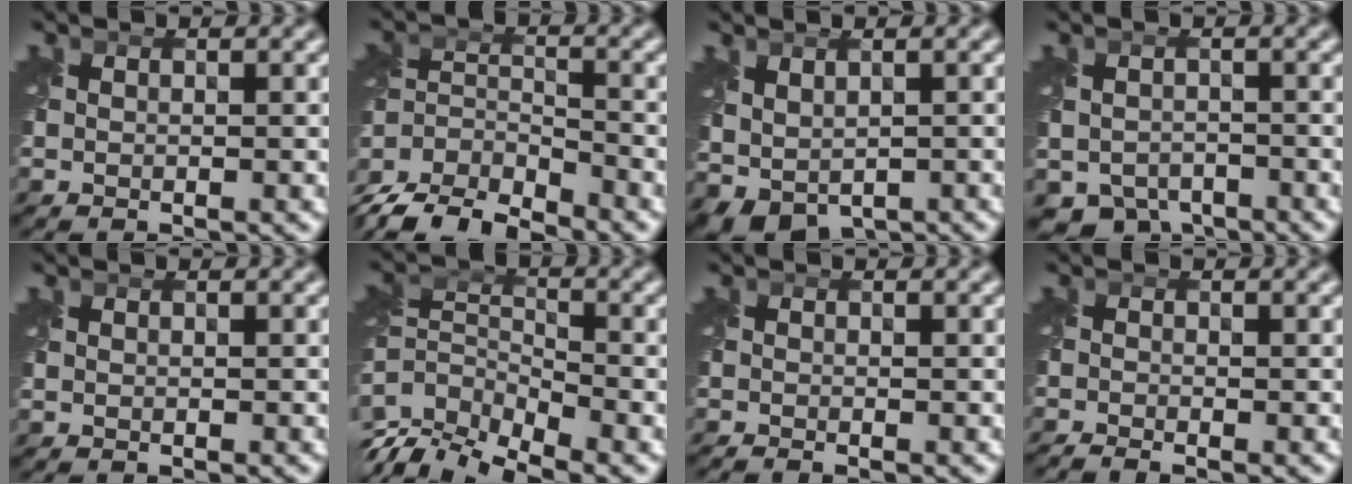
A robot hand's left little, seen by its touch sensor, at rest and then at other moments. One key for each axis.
{"total": 8.3, "fx": -7.6, "fy": 2.3, "fz": 2.4, "tx": -0.043, "ty": -0.014, "tz": -0.137}
{"total": 4.2, "fx": -0.5, "fy": 2.7, "fz": 3.3, "tx": -0.068, "ty": -0.010, "tz": 0.001}
{"total": 4.8, "fx": -3.3, "fy": 3.0, "fz": 1.7, "tx": -0.027, "ty": -0.022, "tz": -0.055}
{"total": 0.0}
{"total": 6.6, "fx": -4.1, "fy": 3.2, "fz": 4.1, "tx": -0.085, "ty": -0.011, "tz": -0.084}
{"total": 1.1, "fx": -1.1, "fy": 0.0, "fz": 0.4, "tx": -0.006, "ty": -0.011, "tz": -0.024}
{"total": 2.2, "fx": -1.9, "fy": 0.1, "fz": 0.9, "tx": -0.018, "ty": -0.010, "tz": -0.045}